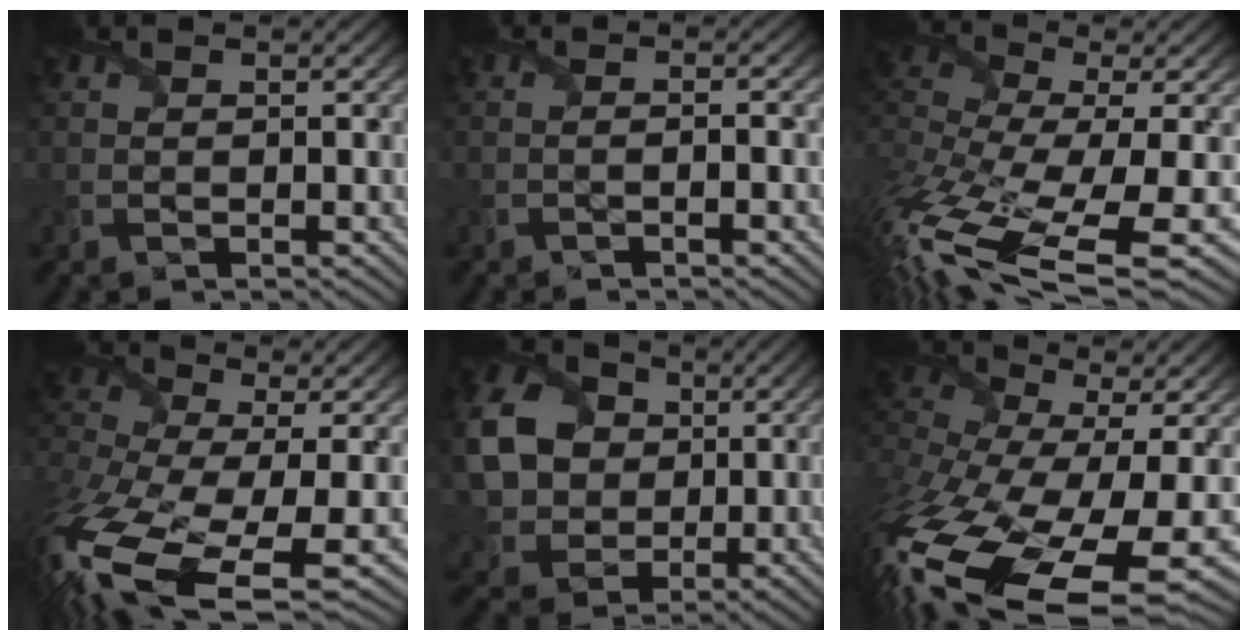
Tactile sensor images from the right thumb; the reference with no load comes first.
{"total": 2.1, "force": [-1.2, -0.4, 1.7], "torque": [-0.027, 0.005, -0.023]}
{"total": 15.0, "force": [-6.3, 6.1, 12.1], "torque": [-0.303, -0.022, -0.079]}
{"total": 16.3, "force": [-7.5, 7.3, 12.5], "torque": [-0.339, -0.045, -0.112]}
{"total": 11.6, "force": [1.7, 9.5, 6.5], "torque": [-0.193, 0.000, 0.031]}
{"total": 18.2, "force": [-8.2, 8.3, 14.0], "torque": [-0.337, -0.055, -0.112]}